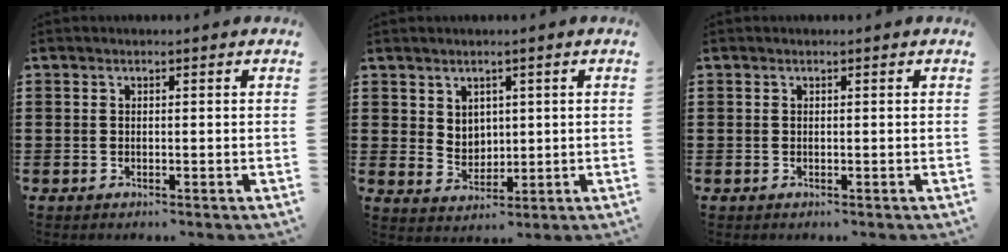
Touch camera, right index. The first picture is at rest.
{"total": 3.5, "force": [2.0, 2.8, 0.7], "torque": [-0.019, 0.005, 0.035]}
{"total": 0.0}